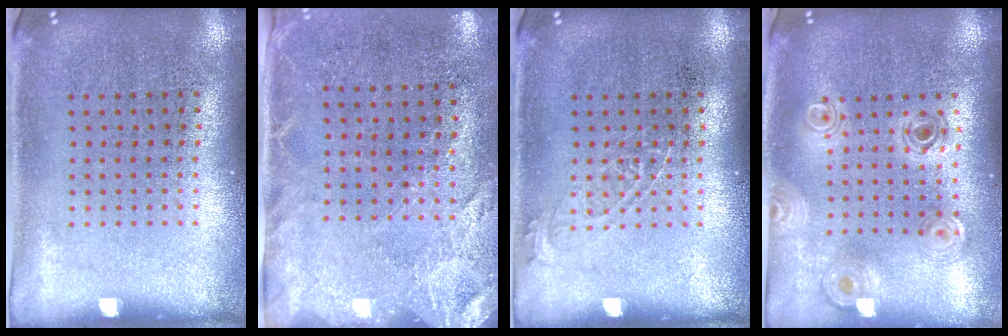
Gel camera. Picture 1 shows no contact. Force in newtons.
{"total": 2.5, "press": 2.1, "slide": 1.3}
{"total": 1.0, "press": 1.0, "slide": 0.1}
{"total": 0.9, "press": 0.9, "slide": 0.2}